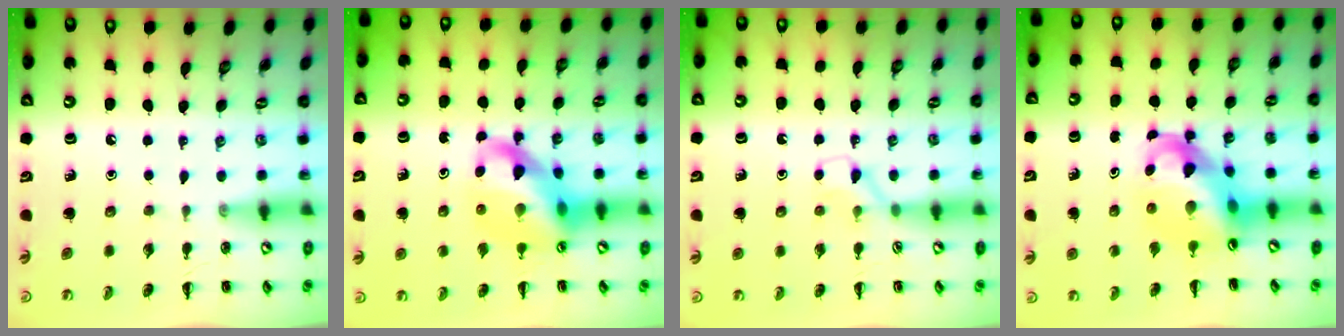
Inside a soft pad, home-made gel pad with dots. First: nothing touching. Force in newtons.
{"total": 12.2, "press": 11.7, "slide": 3.2}
{"total": 3.3, "press": 3.1, "slide": 1.2}
{"total": 7.4, "press": 7.0, "slide": 2.3}